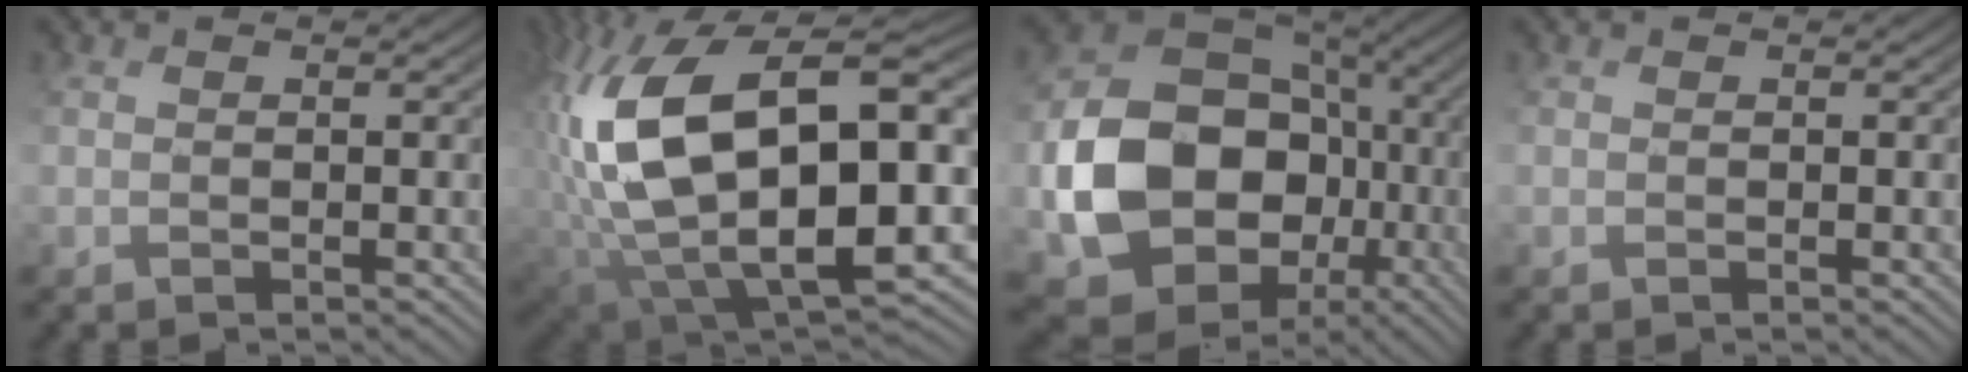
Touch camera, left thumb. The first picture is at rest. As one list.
[{"total": 20.0, "force": [2.2, 11.3, 16.3], "torque": [-0.354, -0.035, 0.066]}, {"total": 17.1, "force": [-2.5, 14.0, 9.5], "torque": [-0.201, -0.049, -0.023]}, {"total": 0.0}]